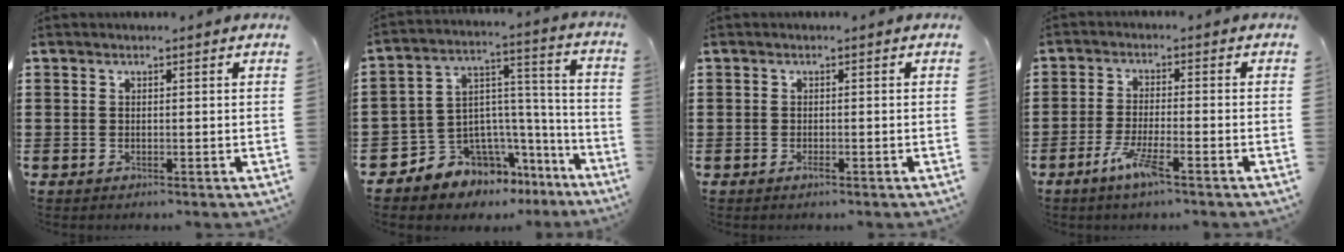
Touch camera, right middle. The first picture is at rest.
{"total": 7.3, "force": [-5.6, 4.6, 0.4], "torque": [-0.039, -0.009, -0.108]}
{"total": 0.9, "force": [-0.5, 0.2, 0.7], "torque": [-0.015, -0.005, -0.007]}
{"total": 5.6, "force": [-3.4, 0.7, 4.4], "torque": [-0.096, -0.008, -0.064]}